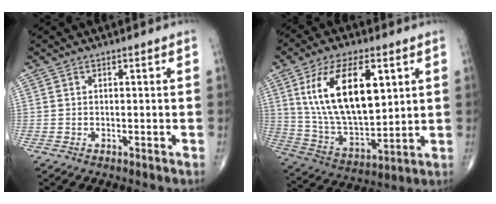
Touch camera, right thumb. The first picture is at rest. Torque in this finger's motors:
{"motor_torque": [-0.73, 1.79, 1.80, 0.97, 0.39]}